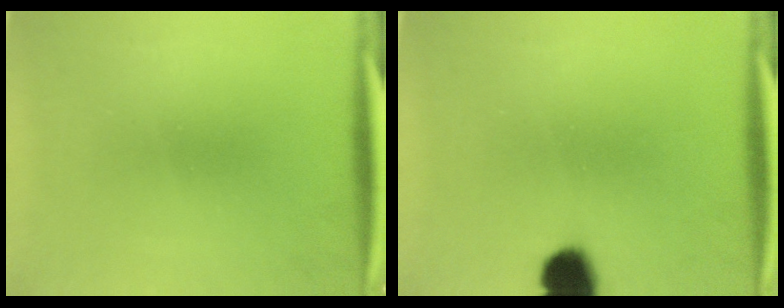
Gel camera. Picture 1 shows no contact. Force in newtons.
{"total": 7.1}